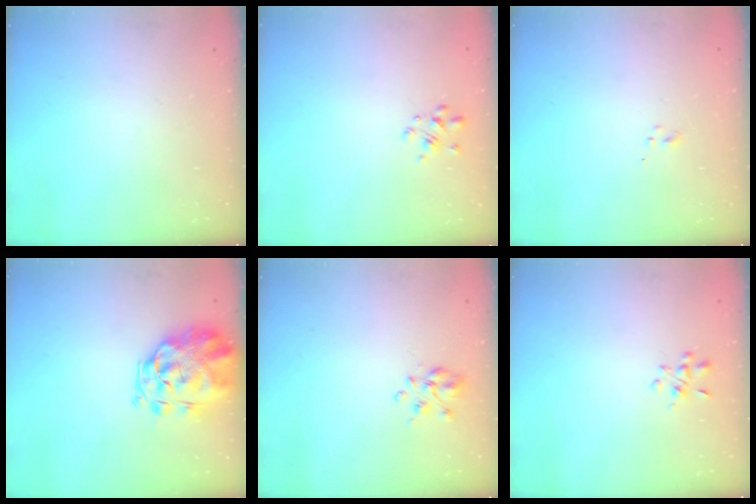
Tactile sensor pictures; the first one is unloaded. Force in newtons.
{"total": 2.6, "press": 2.3, "slide": 1.2}
{"total": 0.7, "press": 0.7, "slide": 0.3}
{"total": 3.5, "press": 3.1, "slide": 1.6}
{"total": 3.9, "press": 3.8, "slide": 0.8}
{"total": 3.4, "press": 3.2, "slide": 1.2}